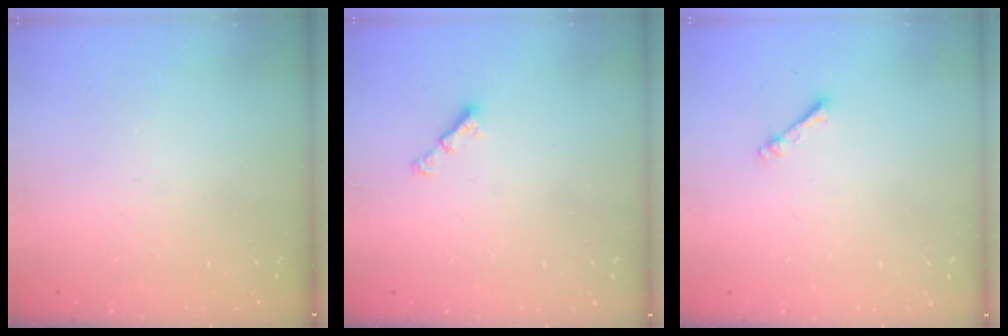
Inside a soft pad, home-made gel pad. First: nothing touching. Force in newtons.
{"total": 3.0, "press": 2.9, "slide": 0.5}
{"total": 1.1, "press": 1.1, "slide": 0.2}